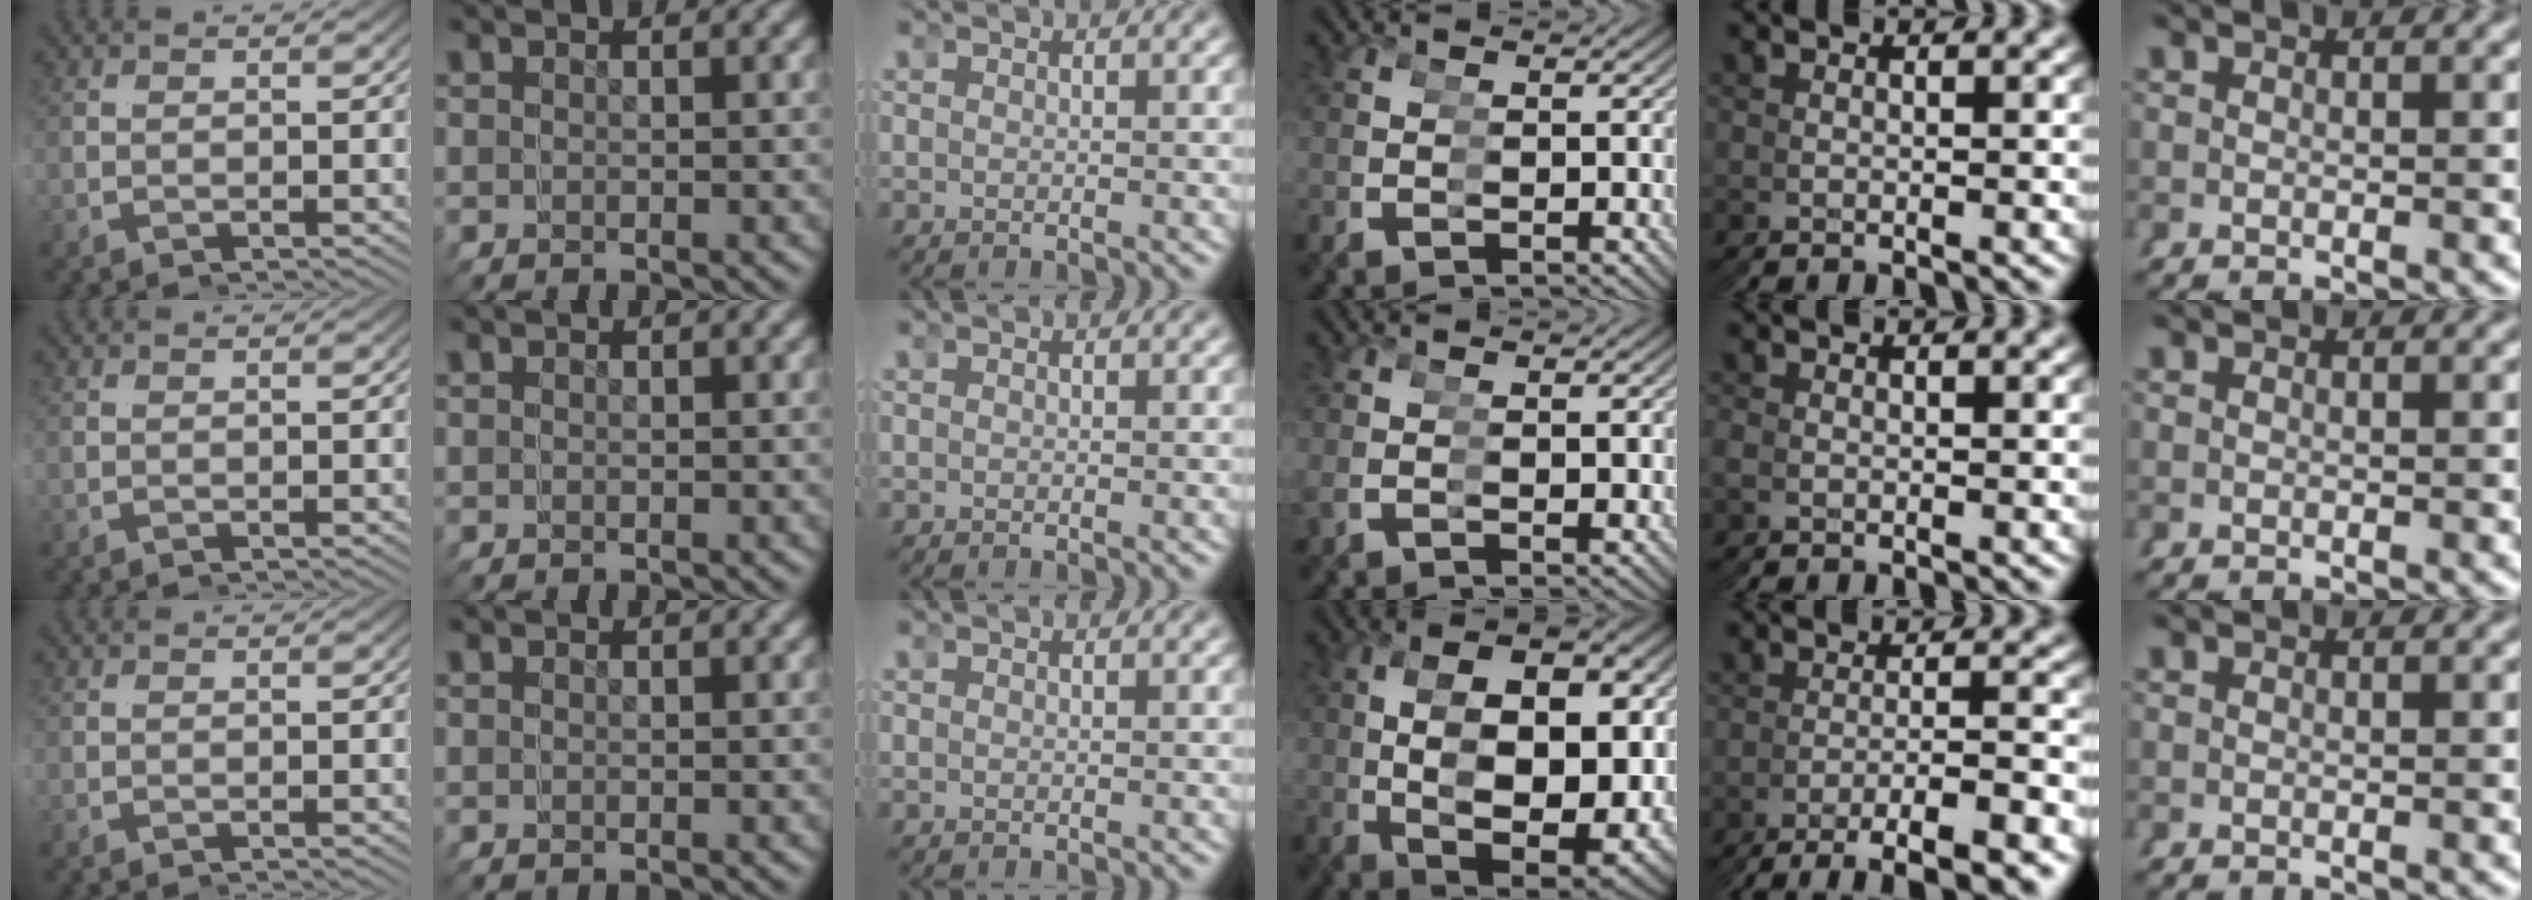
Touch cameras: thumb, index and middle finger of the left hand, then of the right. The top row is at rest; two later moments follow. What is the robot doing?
{"motion": "grasp_and_lifting", "object": "bandage"}